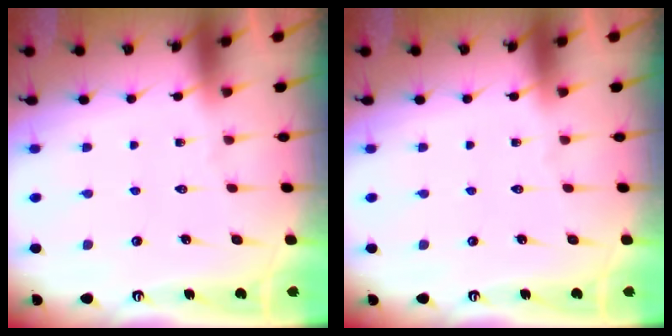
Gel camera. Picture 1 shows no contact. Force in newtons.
{"total": 0.0}